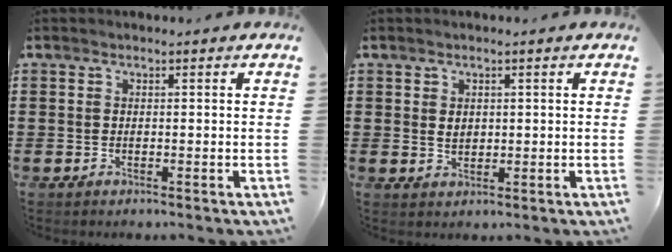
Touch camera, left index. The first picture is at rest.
{"total": 1.5, "force": [0.4, 1.1, 0.9], "torque": [-0.021, 0.008, 0.007]}